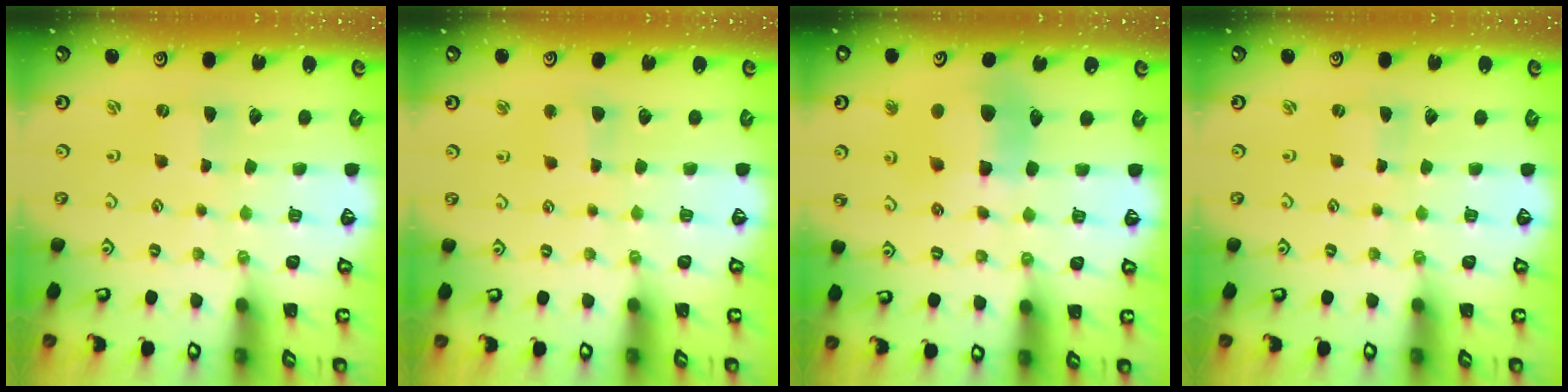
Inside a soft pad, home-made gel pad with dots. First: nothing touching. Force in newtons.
{"total": 3.9, "press": 3.8, "slide": 0.4}
{"total": 12.1, "press": 11.9, "slide": 1.8}
{"total": 0.0}